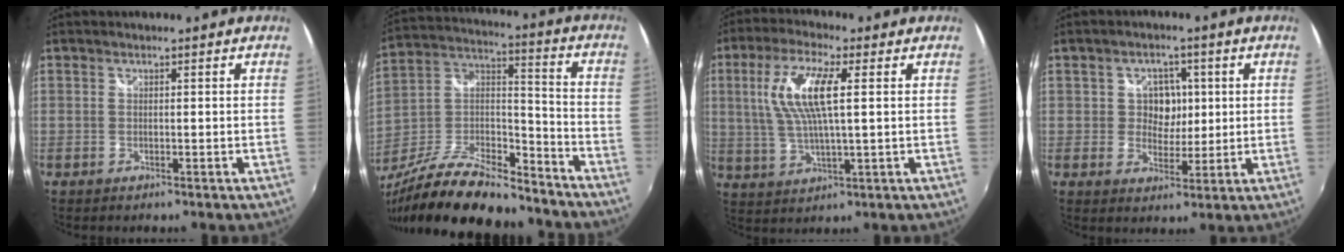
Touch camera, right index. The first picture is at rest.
{"total": 23.1, "force": [-17.6, 7.2, 13.2], "torque": [-0.258, -0.006, -0.291]}
{"total": 11.2, "force": [2.4, 2.8, 10.5], "torque": [-0.210, 0.007, 0.049]}
{"total": 5.3, "force": [0.7, 4.6, 2.4], "torque": [-0.036, 0.008, 0.011]}